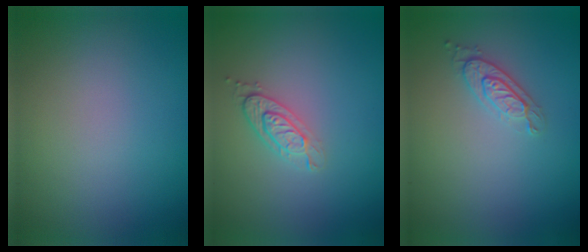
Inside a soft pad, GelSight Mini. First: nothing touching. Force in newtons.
{"total": 2.1, "press": 1.9, "slide": 0.9}
{"total": 2.1, "press": 2.0, "slide": 0.6}